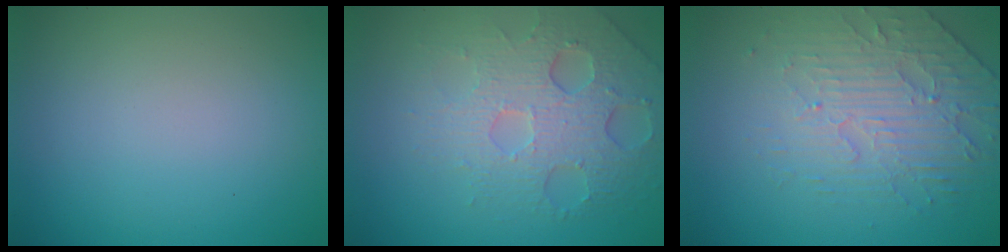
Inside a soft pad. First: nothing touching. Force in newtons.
{"total": 5.4, "press": 4.2, "slide": 3.4}
{"total": 4.7, "press": 3.5, "slide": 3.1}